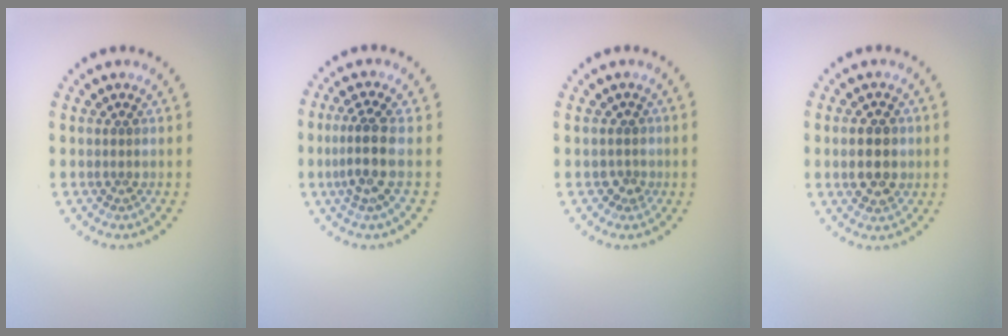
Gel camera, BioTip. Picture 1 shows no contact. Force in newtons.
{"total": 3.3, "press": 2.6, "slide": 2.0}
{"total": 1.4, "press": 1.1, "slide": 0.9}
{"total": 4.4, "press": 4.4, "slide": 0.1}